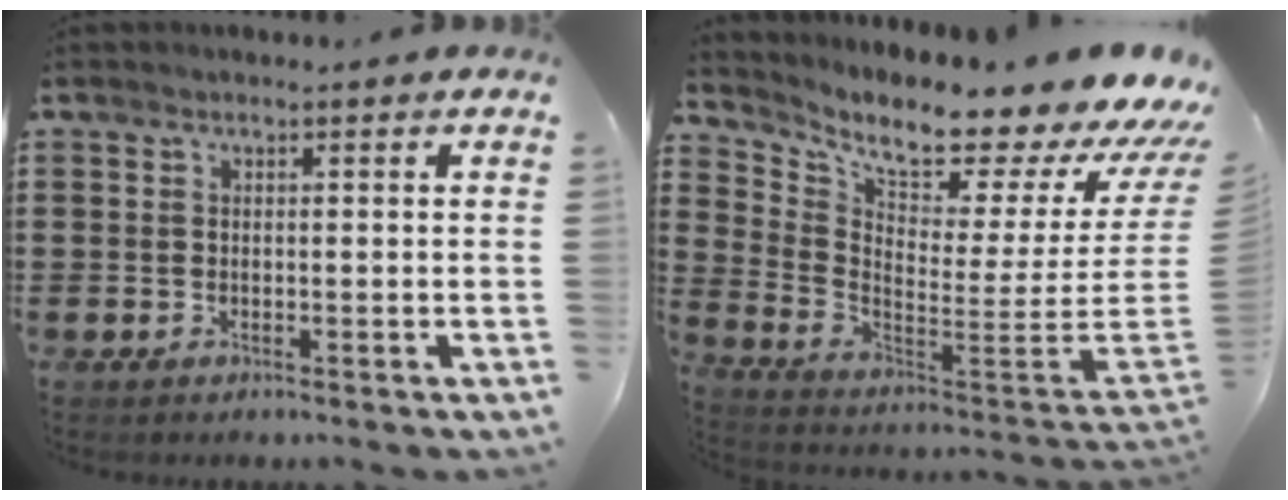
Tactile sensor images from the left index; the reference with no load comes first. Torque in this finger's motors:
{"motor_torque": [1.12, 1.02, 1.05, 0.21]}